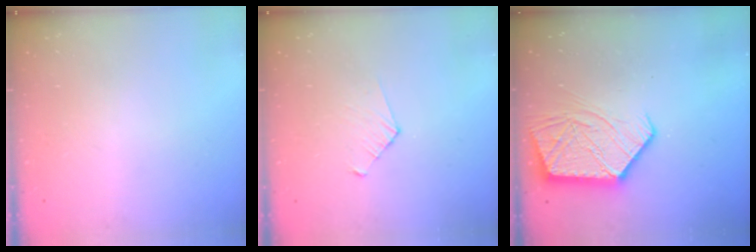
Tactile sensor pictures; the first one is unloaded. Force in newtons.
{"total": 3.4, "press": 3.4, "slide": 0.3}
{"total": 13.8, "press": 13.7, "slide": 1.0}